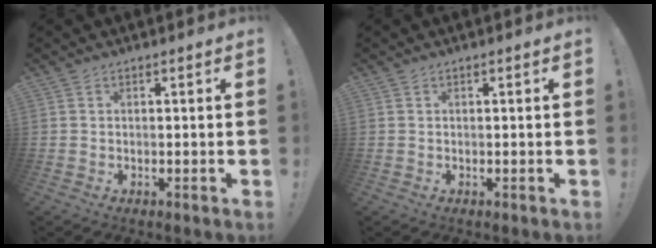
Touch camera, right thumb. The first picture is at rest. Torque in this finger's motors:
{"motor_torque": [-0.56, 0.01, 0.28, -0.18, 0.03]}